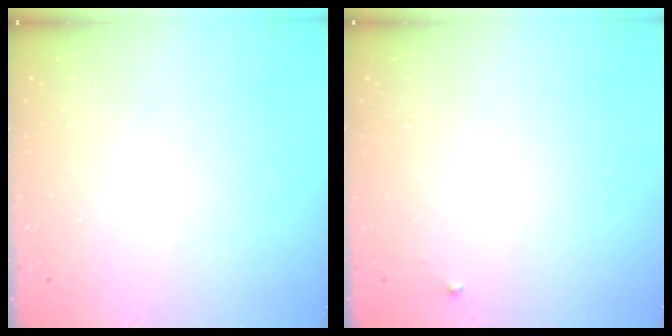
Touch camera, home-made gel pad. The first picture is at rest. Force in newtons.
{"total": 3.3, "press": 3.3, "slide": 0.5}